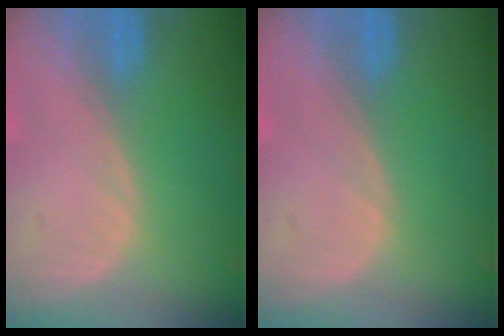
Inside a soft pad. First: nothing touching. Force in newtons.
{"total": 0.0}